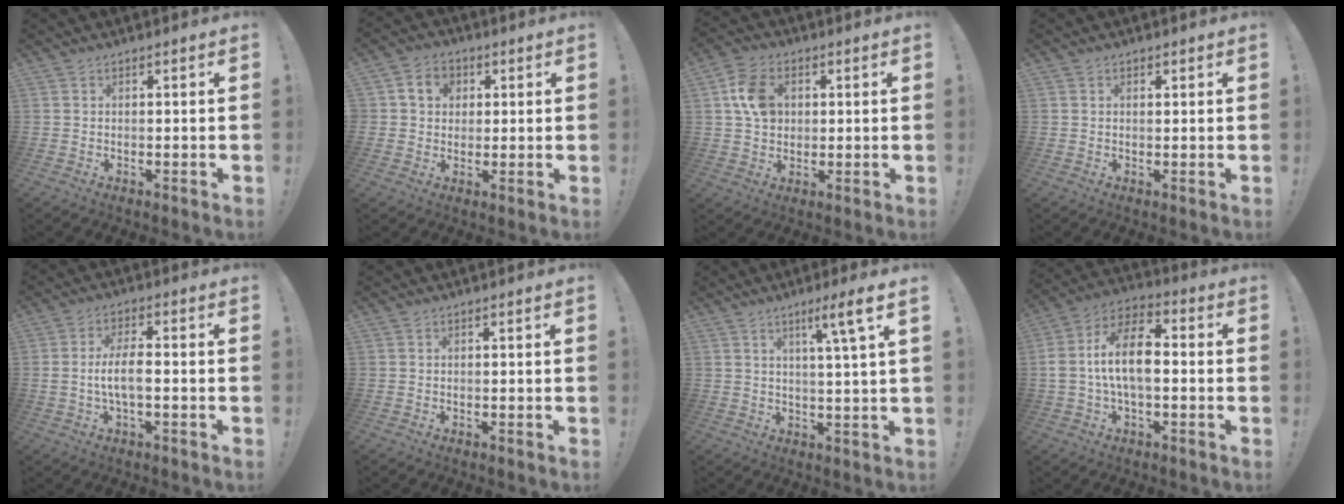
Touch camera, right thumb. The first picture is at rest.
{"total": 6.9, "force": [2.2, 5.8, 3.0], "torque": [-0.051, 0.006, 0.044]}
{"total": 10.3, "force": [2.4, 7.9, 6.2], "torque": [-0.095, 0.009, 0.048]}
{"total": 0.8, "force": [0.6, 0.5, 0.3], "torque": [0.007, -0.005, 0.010]}
{"total": 7.2, "force": [-1.2, 2.2, 6.8], "torque": [-0.141, 0.003, -0.023]}
{"total": 0.0}
{"total": 7.4, "force": [3.2, -0.9, 6.6], "torque": [-0.098, -0.013, 0.040]}
{"total": 14.3, "force": [-0.2, 7.8, 12.1], "torque": [-0.235, 0.014, -0.001]}